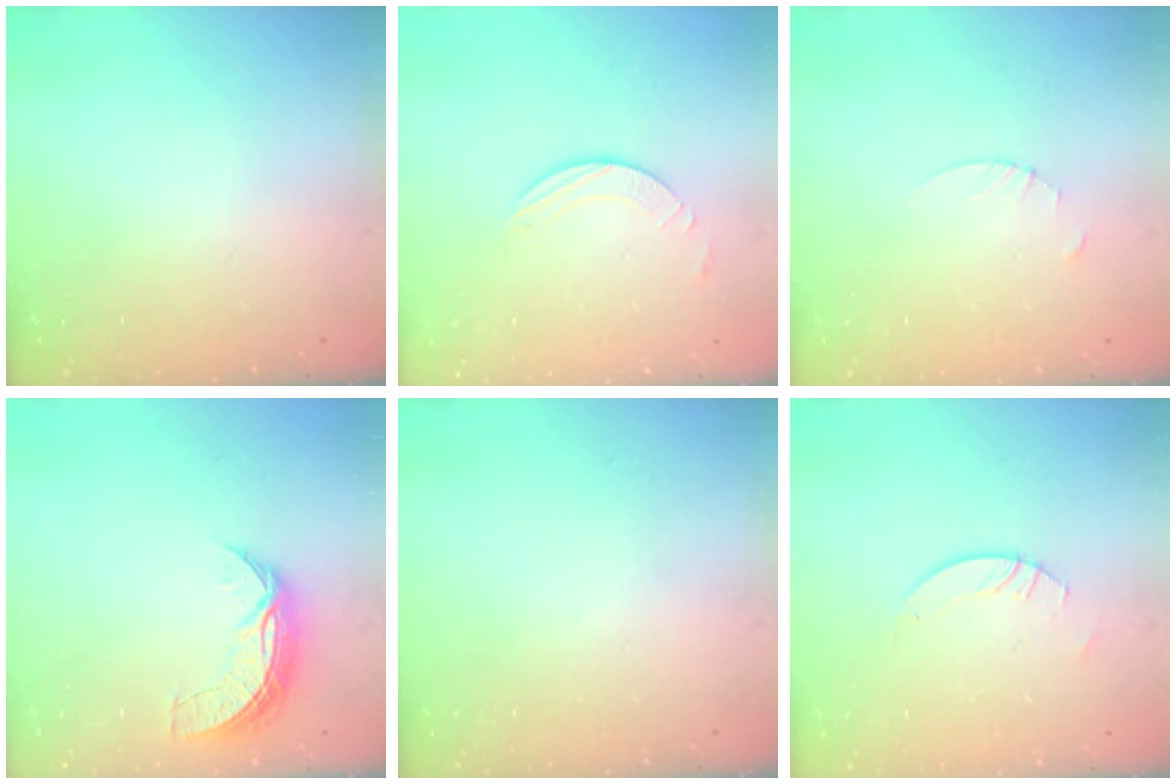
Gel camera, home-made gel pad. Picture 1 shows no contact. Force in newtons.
{"total": 2.5, "press": 2.5, "slide": 0.2}
{"total": 2.7, "press": 2.7, "slide": 0.3}
{"total": 7.4, "press": 7.4, "slide": 0.5}
{"total": 0.0}
{"total": 3.0, "press": 3.0, "slide": 0.3}